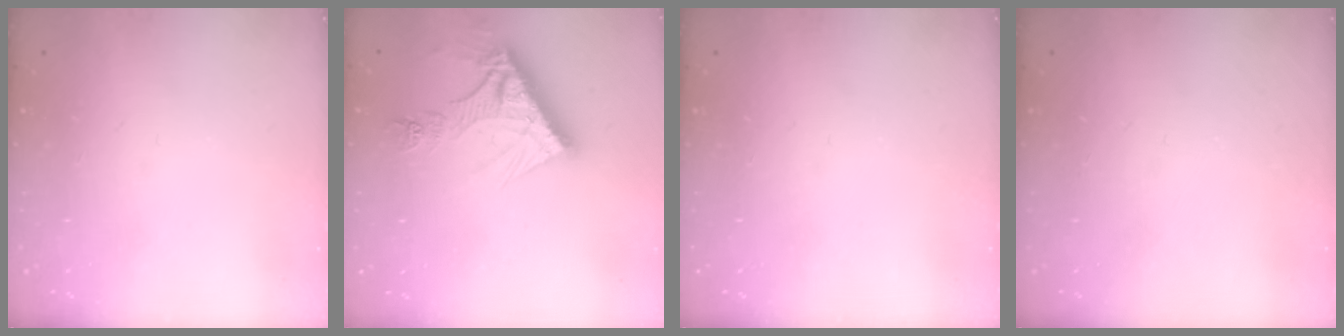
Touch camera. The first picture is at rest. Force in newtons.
{"total": 12.7, "press": 12.6, "slide": 1.1}
{"total": 0.0}
{"total": 0.0}